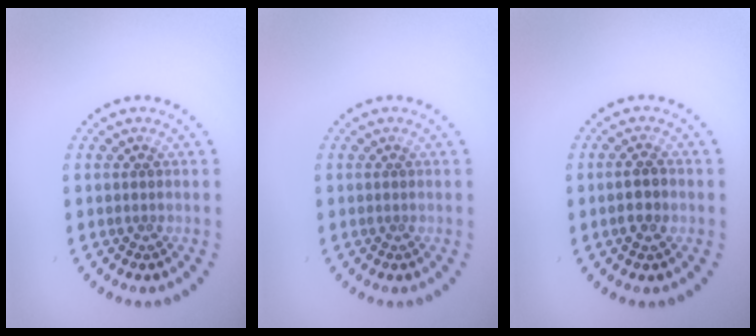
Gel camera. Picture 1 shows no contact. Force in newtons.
{"total": 0.0}
{"total": 2.0, "press": 2.0, "slide": 0.4}